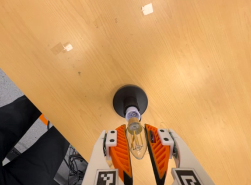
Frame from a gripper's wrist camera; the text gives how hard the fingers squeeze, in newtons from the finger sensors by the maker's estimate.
{"total": 16.4, "left": 17.9, "right": 15.0}